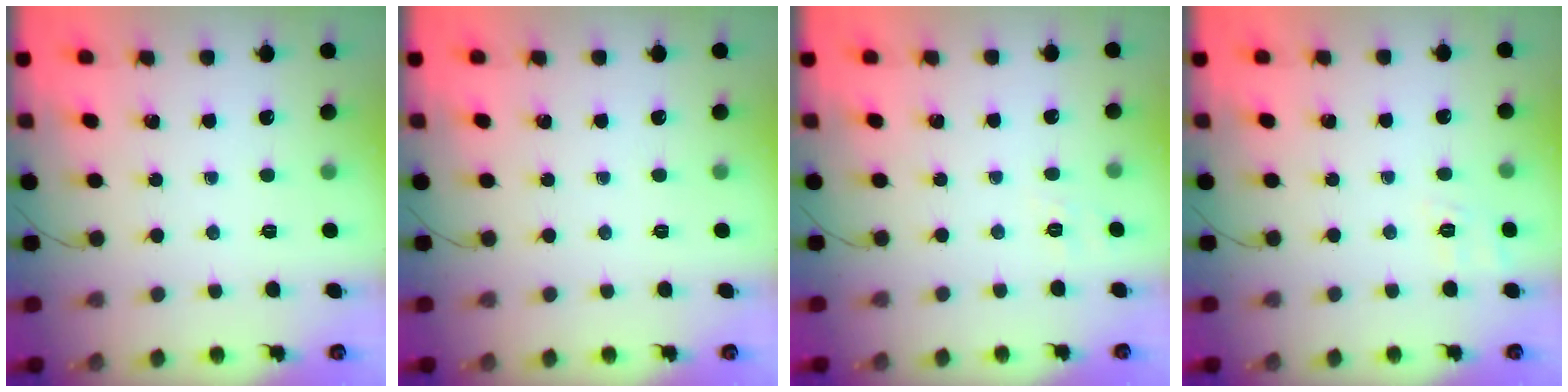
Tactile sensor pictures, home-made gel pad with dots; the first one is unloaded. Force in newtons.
{"total": 0.0}
{"total": 5.7, "press": 5.5, "slide": 1.6}
{"total": 2.5, "press": 1.4, "slide": 2.0}